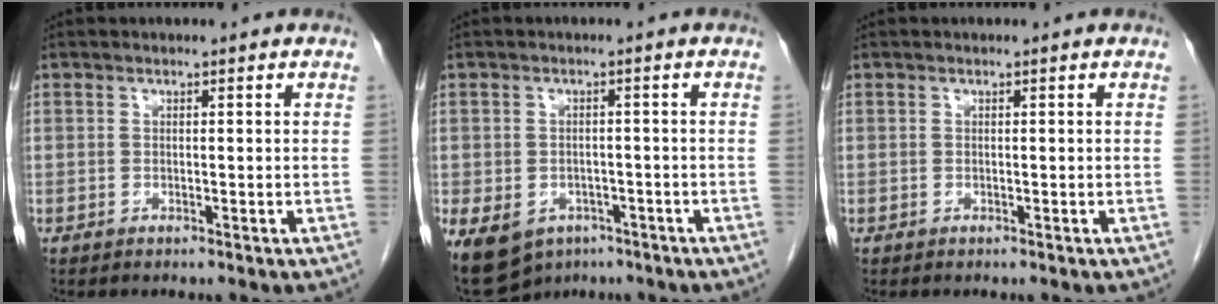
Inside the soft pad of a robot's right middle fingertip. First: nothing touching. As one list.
[{"total": 15.7, "force": [-8.2, 11.6, 6.5], "torque": [-0.192, -0.008, -0.107]}, {"total": 0.0}]